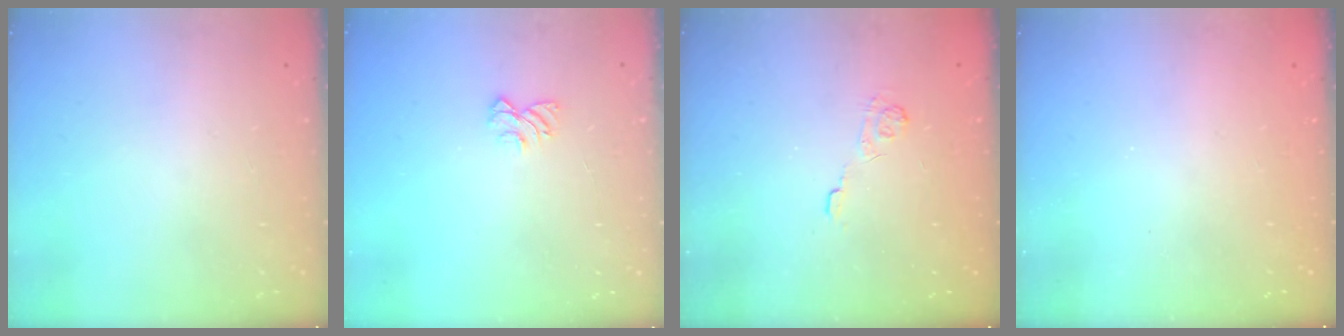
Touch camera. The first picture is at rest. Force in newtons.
{"total": 4.4, "press": 4.4, "slide": 0.4}
{"total": 3.6, "press": 3.2, "slide": 1.5}
{"total": 1.8, "press": 1.6, "slide": 0.7}